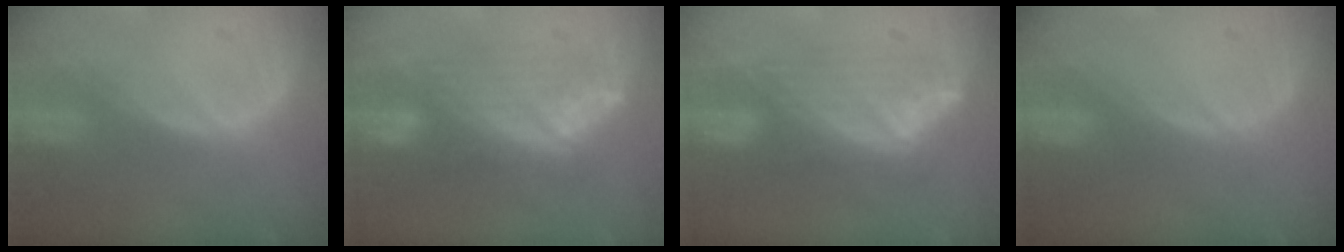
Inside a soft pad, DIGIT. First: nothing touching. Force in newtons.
{"total": 7.3, "press": 7.1, "slide": 1.7}
{"total": 7.4, "press": 6.6, "slide": 3.4}
{"total": 0.0}